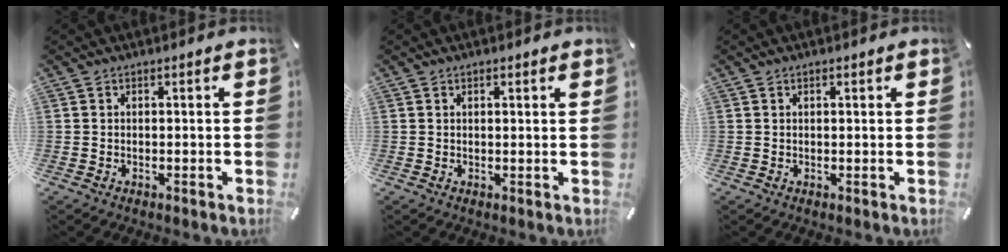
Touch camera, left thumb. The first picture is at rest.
{"total": 0.9, "force": [0.5, 0.2, 0.6], "torque": [-0.005, -0.004, 0.007]}
{"total": 0.6, "force": [0.3, 0.3, 0.4], "torque": [-0.008, 0.002, 0.005]}